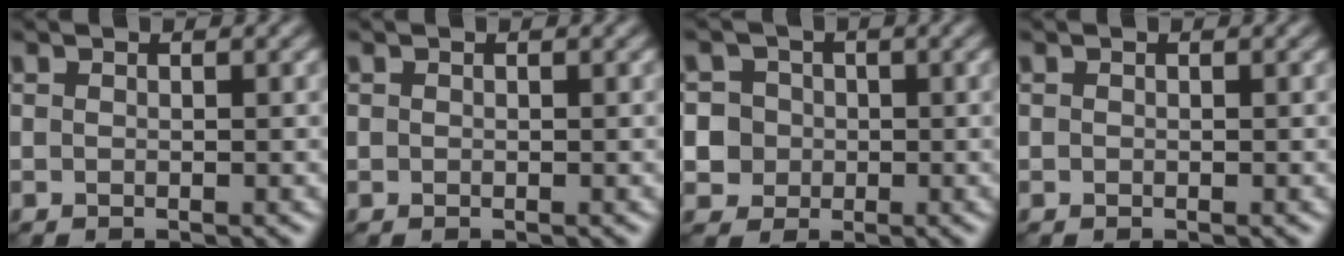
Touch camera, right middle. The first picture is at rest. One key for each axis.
{"total": 0.0}
{"total": 5.5, "fx": 0.3, "fy": 5.2, "fz": 1.7, "tx": -0.027, "ty": 0.032, "tz": -0.013}
{"total": 0.0}